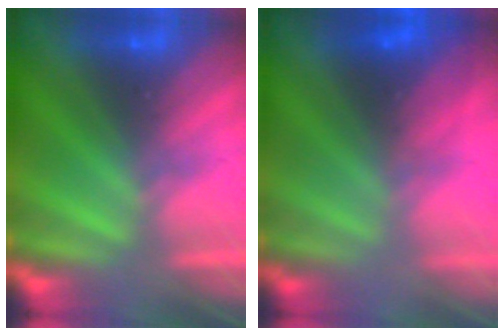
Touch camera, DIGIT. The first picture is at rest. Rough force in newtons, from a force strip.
{"total": 2.8}